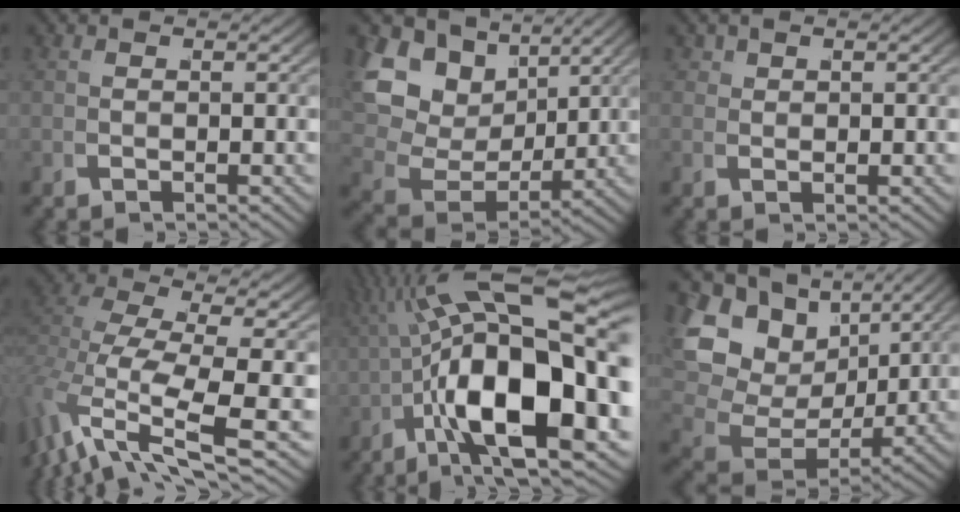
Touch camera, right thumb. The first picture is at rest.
{"total": 11.2, "force": [2.3, 8.0, 7.6], "torque": [-0.173, -0.030, 0.050]}
{"total": 1.4, "force": [1.1, 0.7, 0.4], "torque": [-0.009, -0.006, 0.025]}
{"total": 9.4, "force": [-1.4, 5.0, 7.8], "torque": [-0.181, -0.042, 0.001]}
{"total": 16.5, "force": [0.3, 7.9, 14.5], "torque": [-0.272, -0.044, 0.030]}
{"total": 12.3, "force": [2.1, 8.7, 8.4], "torque": [-0.197, -0.038, 0.050]}